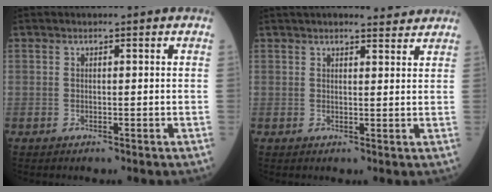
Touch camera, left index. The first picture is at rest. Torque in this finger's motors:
{"motor_torque": [0.88, -1.25, 0.16, 0.02]}